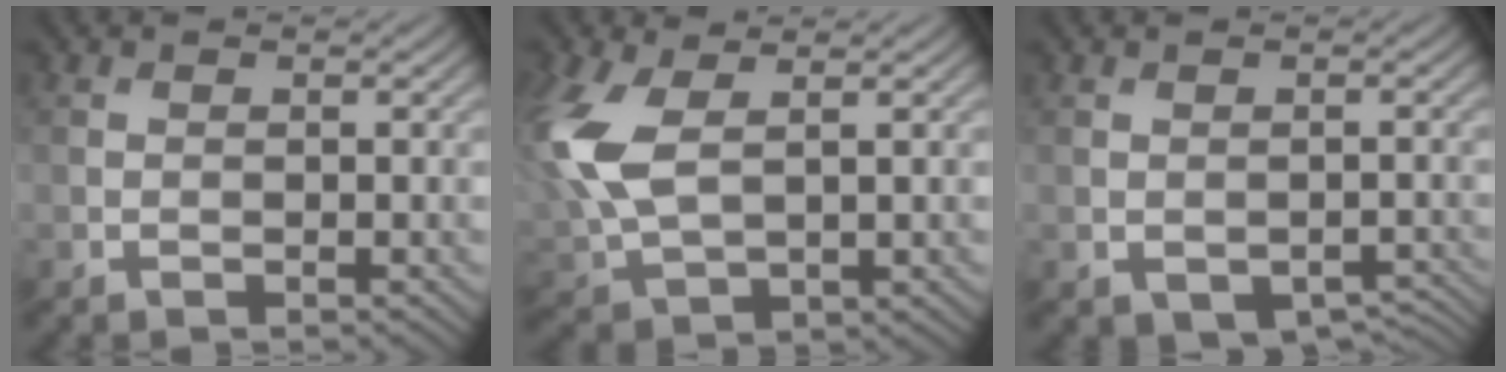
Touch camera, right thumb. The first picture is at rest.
{"total": 10.3, "force": [2.3, 5.8, 8.3], "torque": [-0.242, 0.001, 0.046]}
{"total": 3.2, "force": [-1.7, 1.9, 2.0], "torque": [-0.030, -0.015, -0.012]}